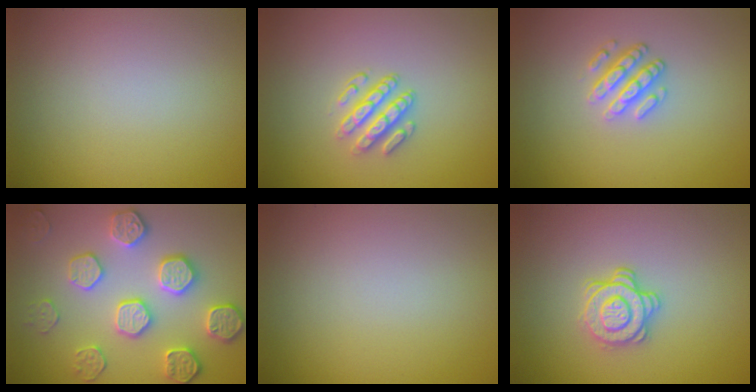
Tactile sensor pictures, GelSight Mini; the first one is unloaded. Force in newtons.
{"total": 2.8, "press": 2.4, "slide": 1.5}
{"total": 2.6, "press": 2.4, "slide": 1.1}
{"total": 4.5, "press": 4.3, "slide": 1.2}
{"total": 0.0}
{"total": 2.9, "press": 2.5, "slide": 1.4}